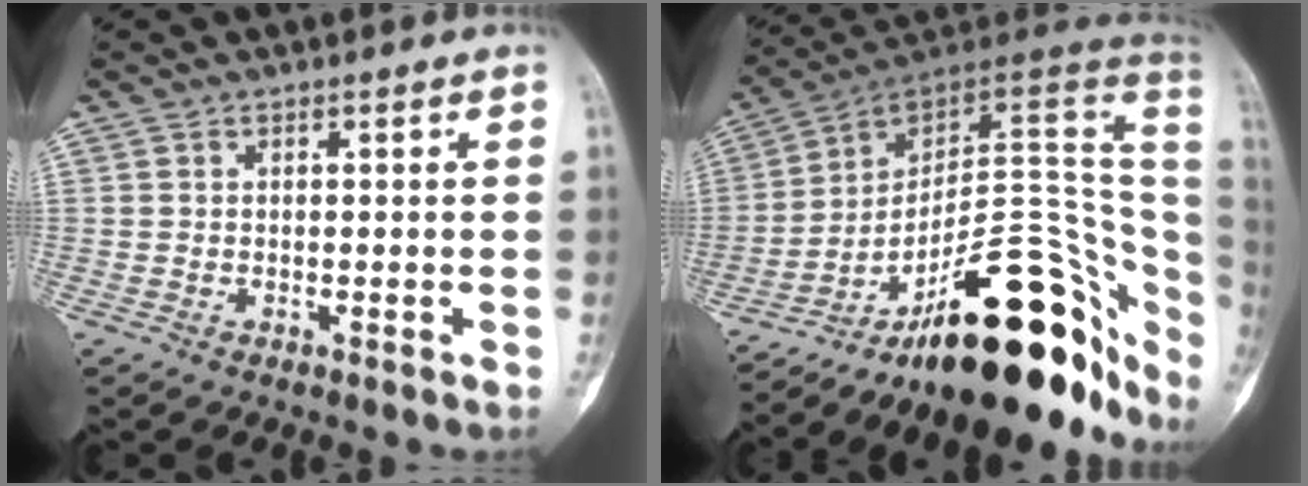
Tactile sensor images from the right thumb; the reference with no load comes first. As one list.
[{"total": 31.9, "force": [-14.5, 13.4, 25.0], "torque": [-0.222, 0.085, -0.206]}]